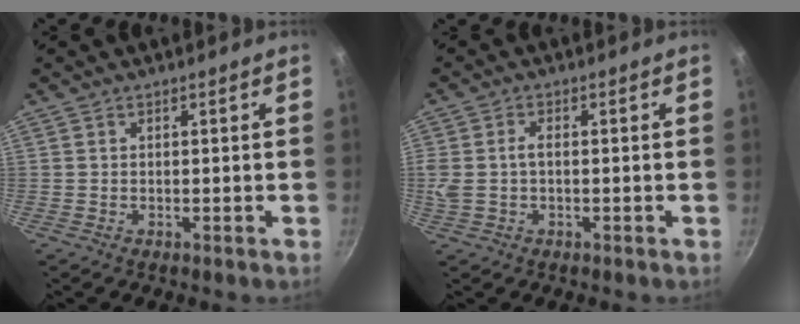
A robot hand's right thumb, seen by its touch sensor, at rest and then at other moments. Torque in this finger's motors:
{"motor_torque": [-0.02, 0.06, 0.02, -0.01, 0.06]}